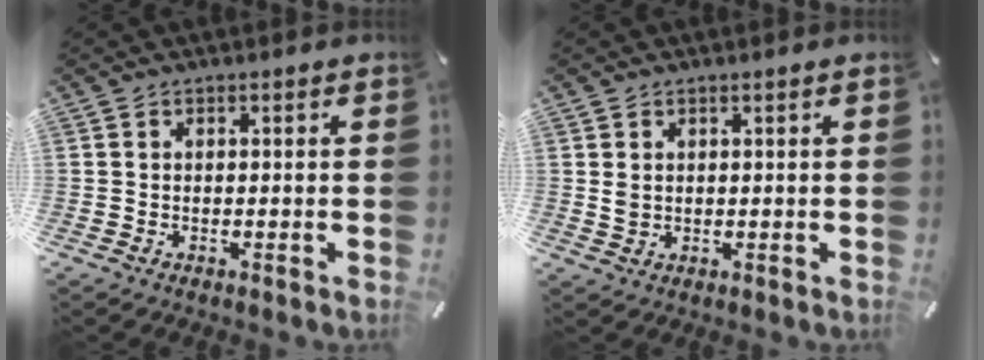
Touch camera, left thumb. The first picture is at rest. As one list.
[{"total": 1.7, "force": [0.8, 1.2, 0.8], "torque": [-0.017, 0.002, 0.015]}]